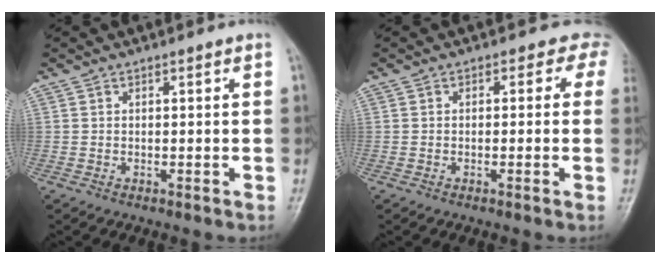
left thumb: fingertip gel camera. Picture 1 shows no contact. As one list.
[{"total": 2.5, "force": [0.6, 2.2, 1.2], "torque": [0.019, 0.007, -0.015]}]